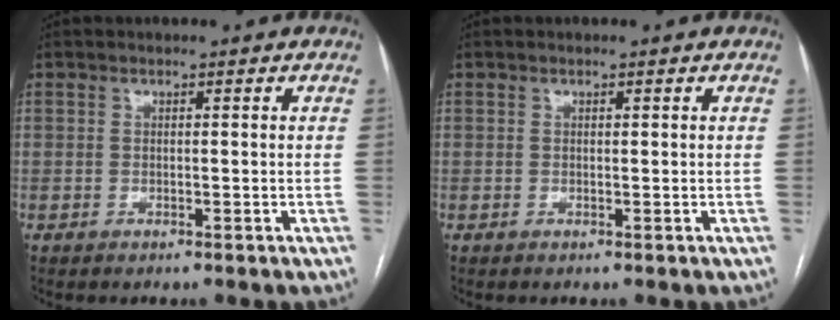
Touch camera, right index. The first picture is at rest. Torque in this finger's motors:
{"motor_torque": [0.03, 0.11, -0.02, 0.00]}